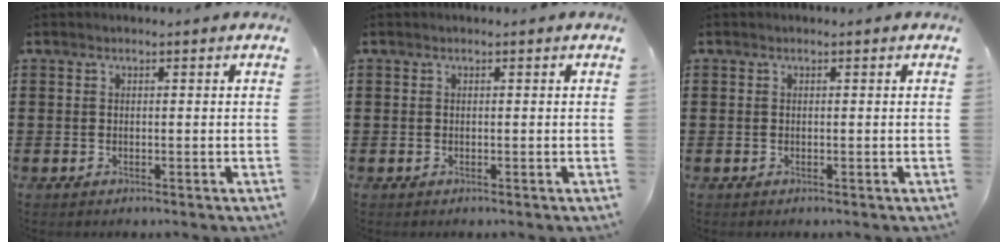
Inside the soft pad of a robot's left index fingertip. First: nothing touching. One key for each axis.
{"total": 0.0}
{"total": 0.0}